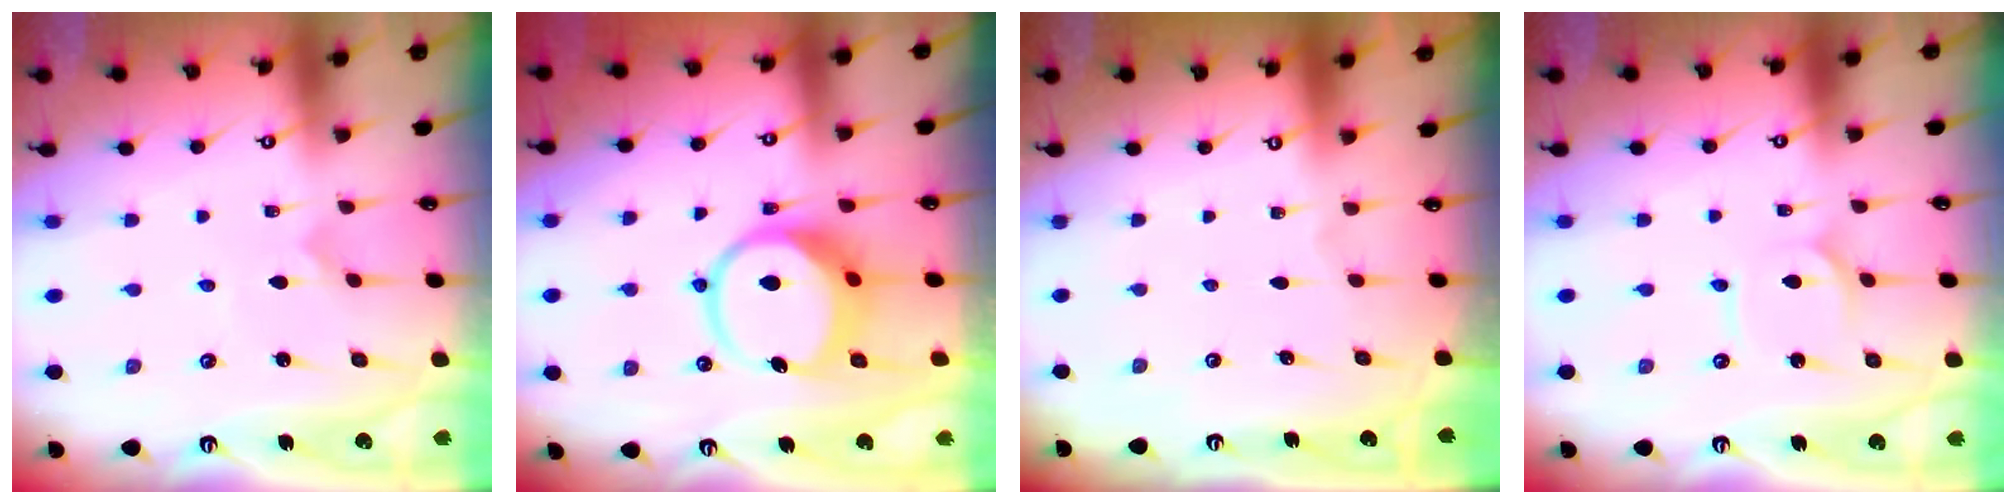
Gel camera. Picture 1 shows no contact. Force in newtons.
{"total": 11.0, "press": 10.9, "slide": 1.5}
{"total": 0.0}
{"total": 2.4, "press": 2.4, "slide": 0.3}